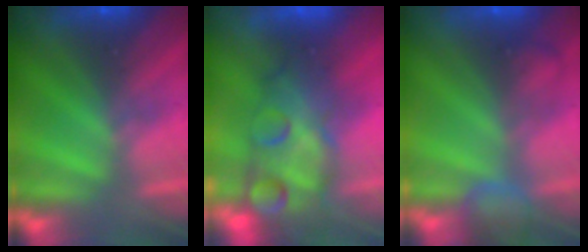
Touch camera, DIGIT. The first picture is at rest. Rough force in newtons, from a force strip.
{"total": 7.7}
{"total": 2.6}